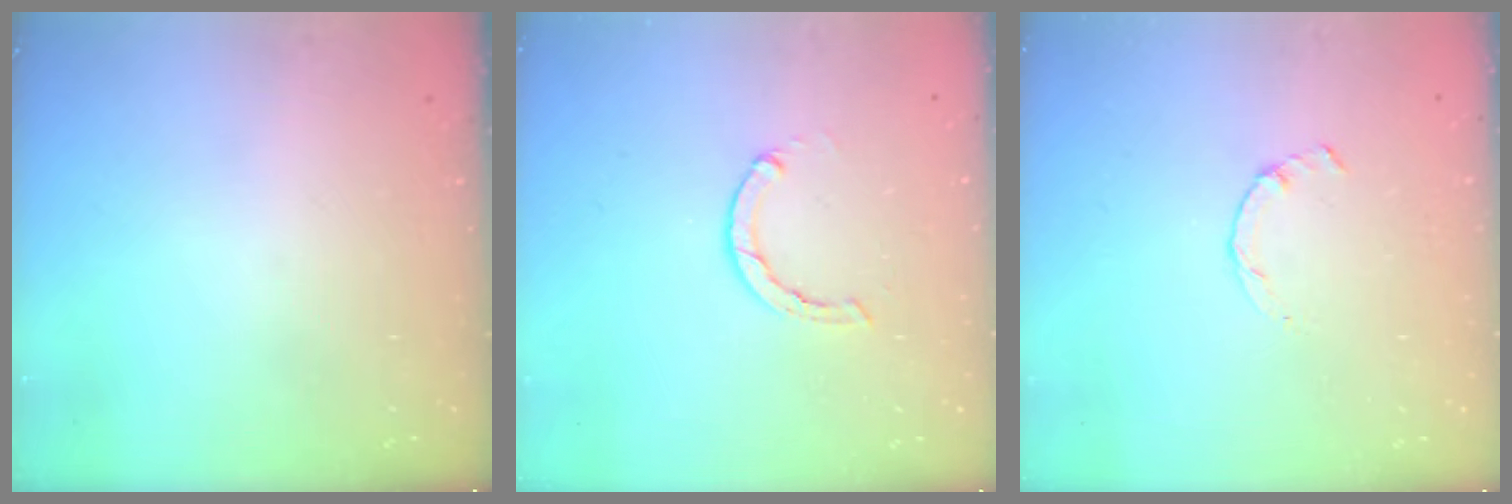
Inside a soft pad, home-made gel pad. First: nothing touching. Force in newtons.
{"total": 2.1, "press": 2.1, "slide": 0.3}
{"total": 0.8, "press": 0.7, "slide": 0.2}